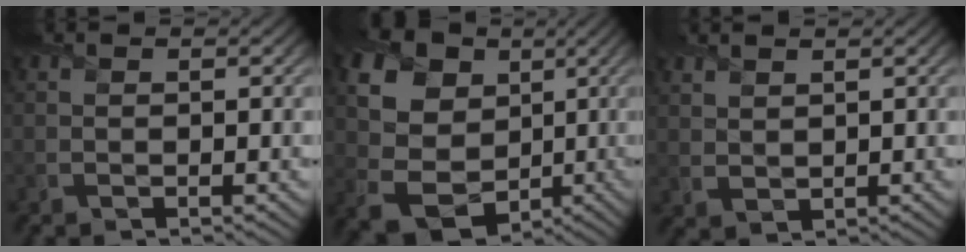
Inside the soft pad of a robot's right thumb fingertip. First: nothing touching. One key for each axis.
{"total": 16.7, "fx": 4.8, "fy": 13.4, "fz": 8.6, "tx": -0.226, "ty": 0.026, "tz": 0.088}
{"total": 2.3, "fx": 1.8, "fy": 1.1, "fz": 0.9, "tx": -0.025, "ty": -0.001, "tz": 0.044}